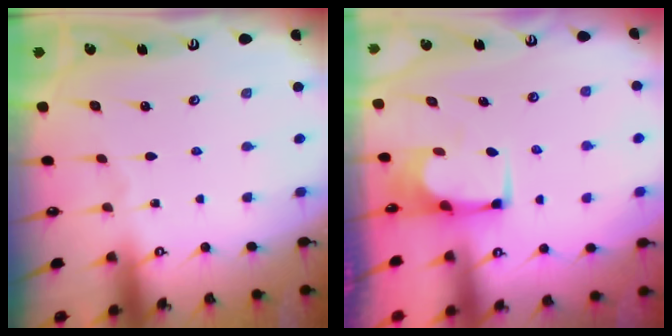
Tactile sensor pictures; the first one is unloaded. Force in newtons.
{"total": 1.6, "press": 1.6, "slide": 0.3}